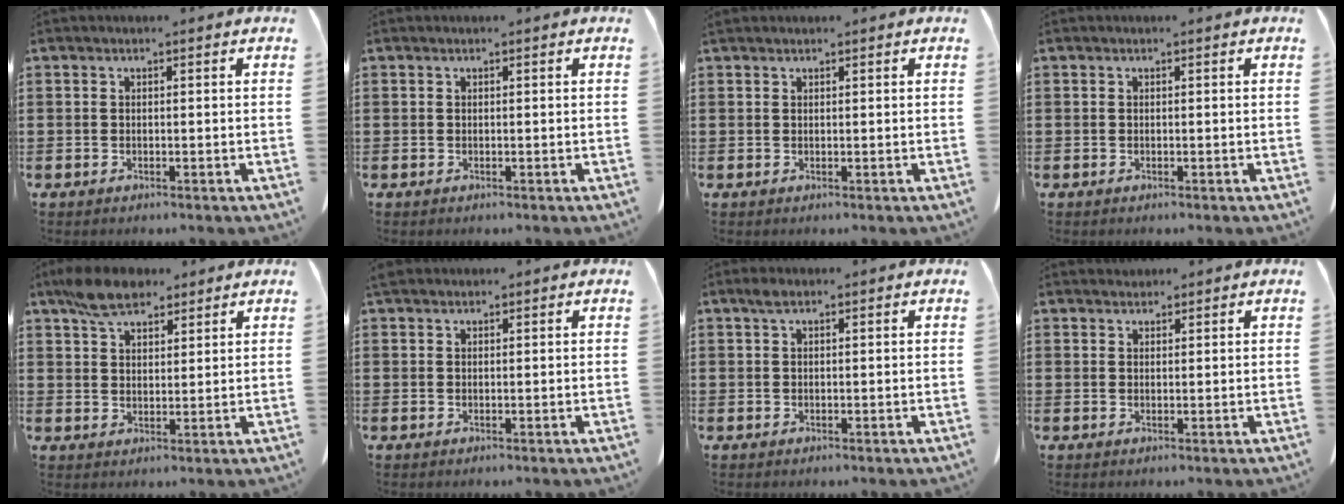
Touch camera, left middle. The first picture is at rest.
{"total": 0.0}
{"total": 0.5, "force": [0.5, 0.1, 0.1], "torque": [-0.005, -0.003, 0.011]}
{"total": 0.0}
{"total": 6.9, "force": [5.2, 3.1, 3.3], "torque": [-0.082, 0.000, 0.099]}
{"total": 1.2, "force": [1.1, 0.3, 0.4], "torque": [-0.013, -0.001, 0.024]}
{"total": 1.3, "force": [0.7, 0.5, 0.9], "torque": [-0.022, 0.002, 0.013]}
{"total": 1.5, "force": [1.4, 0.4, 0.0], "torque": [-0.003, -0.001, 0.029]}